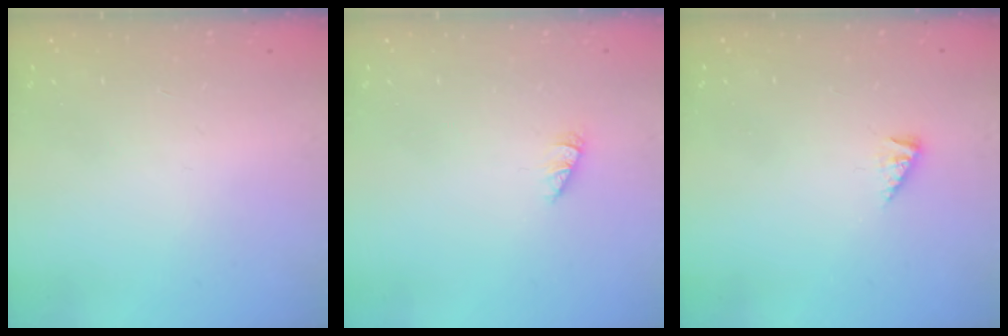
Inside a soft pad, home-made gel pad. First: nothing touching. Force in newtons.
{"total": 1.0, "press": 1.0, "slide": 0.2}
{"total": 1.8, "press": 1.8, "slide": 0.4}